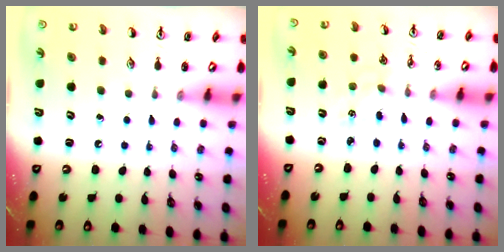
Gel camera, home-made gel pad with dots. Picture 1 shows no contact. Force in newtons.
{"total": 2.6, "press": 2.6, "slide": 0.4}